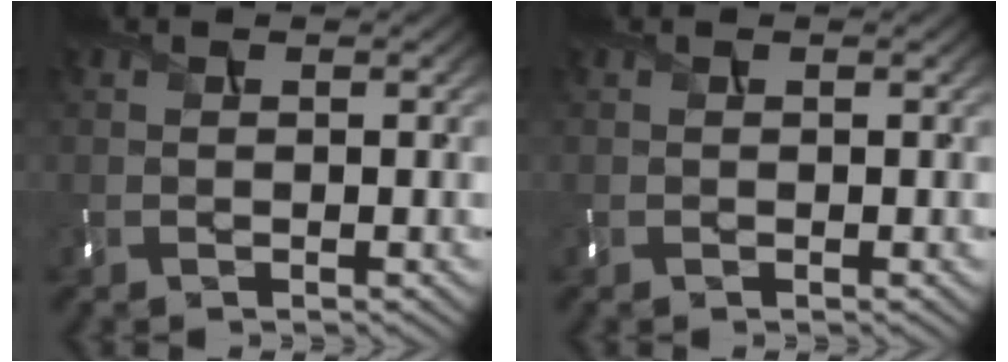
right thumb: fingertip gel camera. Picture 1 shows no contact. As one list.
[{"total": 0.0}]